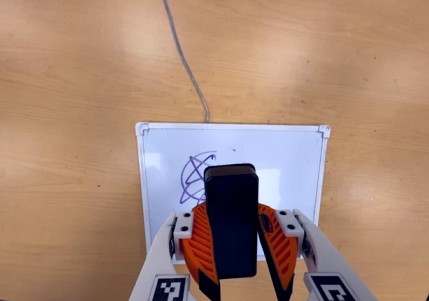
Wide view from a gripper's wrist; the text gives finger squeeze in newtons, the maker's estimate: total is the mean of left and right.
{"total": 10.1, "left": 10.5, "right": 9.7}